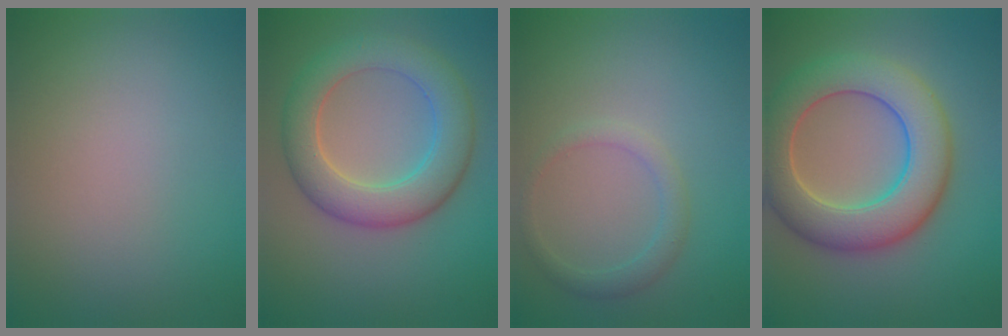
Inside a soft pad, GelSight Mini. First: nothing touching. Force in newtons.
{"total": 6.8, "press": 6.8, "slide": 0.2}
{"total": 1.8, "press": 1.8, "slide": 0.2}
{"total": 9.0, "press": 9.0, "slide": 0.5}